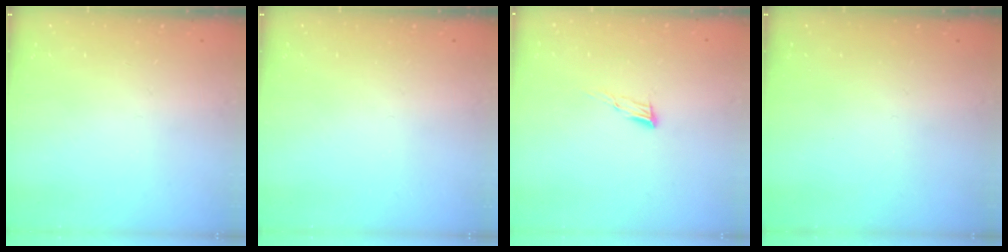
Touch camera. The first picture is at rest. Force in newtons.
{"total": 0.0}
{"total": 6.6, "press": 6.6, "slide": 1.0}
{"total": 0.0}